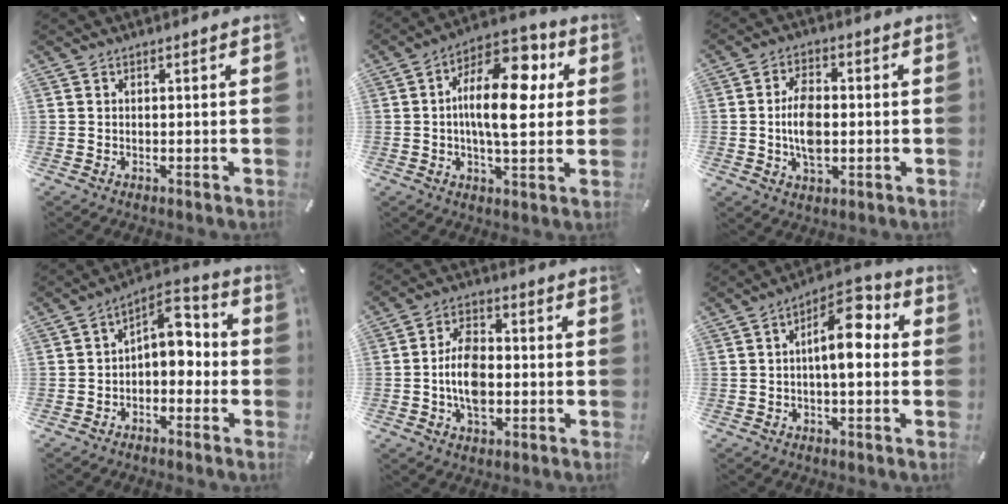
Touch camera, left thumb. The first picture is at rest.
{"total": 16.8, "force": [3.2, 8.0, 14.4], "torque": [-0.233, -0.016, 0.049]}
{"total": 8.5, "force": [-0.7, 5.2, 6.7], "torque": [-0.137, 0.000, -0.015]}
{"total": 7.1, "force": [0.0, 4.9, 5.2], "torque": [-0.068, -0.004, -0.008]}
{"total": 10.6, "force": [-2.1, 6.8, 7.8], "torque": [-0.156, 0.011, -0.037]}
{"total": 10.4, "force": [1.2, 4.6, 9.2], "torque": [-0.131, -0.002, 0.016]}